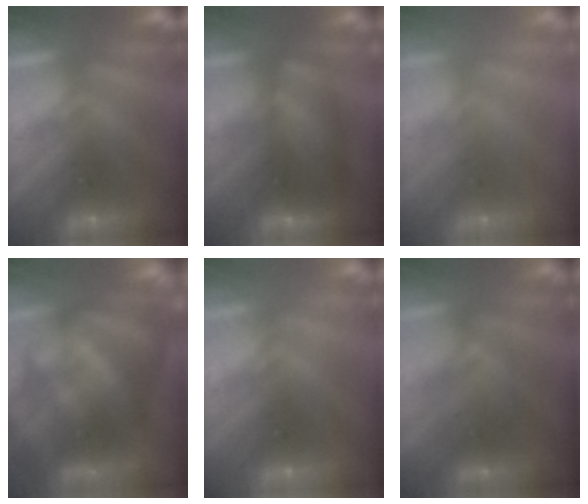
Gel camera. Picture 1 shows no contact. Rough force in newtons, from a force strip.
{"total": 8.7}
{"total": 7.7}
{"total": 10.8}
{"total": 2.1}
{"total": 2.3}